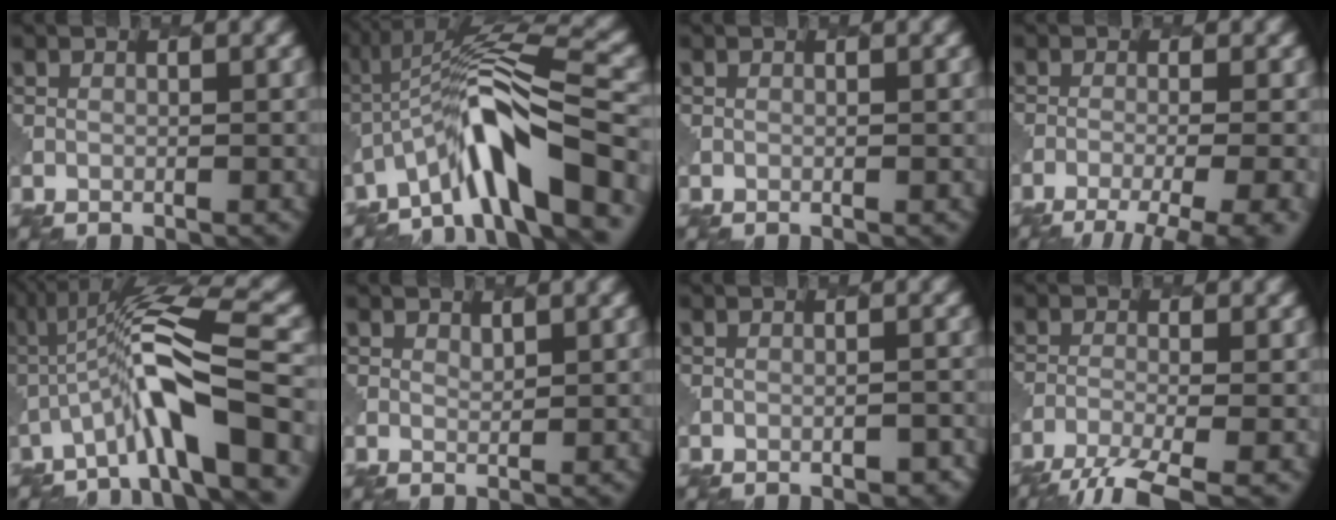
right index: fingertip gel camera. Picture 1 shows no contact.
{"total": 8.7, "force": [-4.6, 1.7, 7.1], "torque": [-0.119, 0.017, -0.085]}
{"total": 0.0}
{"total": 6.9, "force": [-4.2, 2.0, 5.2], "torque": [-0.063, -0.019, -0.058]}
{"total": 7.9, "force": [-2.8, 1.3, 7.3], "torque": [-0.129, 0.014, -0.053]}
{"total": 1.0, "force": [1.0, 0.1, 0.0], "torque": [-0.005, -0.007, 0.022]}
{"total": 1.7, "force": [-1.0, 0.7, 1.3], "torque": [-0.017, 0.000, -0.008]}
{"total": 5.5, "force": [-4.0, 1.1, 3.6], "torque": [-0.061, -0.015, -0.080]}